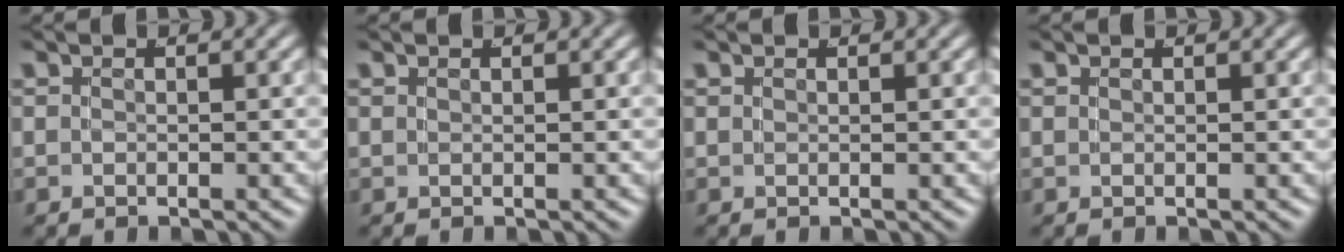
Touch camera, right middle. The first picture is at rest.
{"total": 0.0}
{"total": 0.0}
{"total": 0.0}